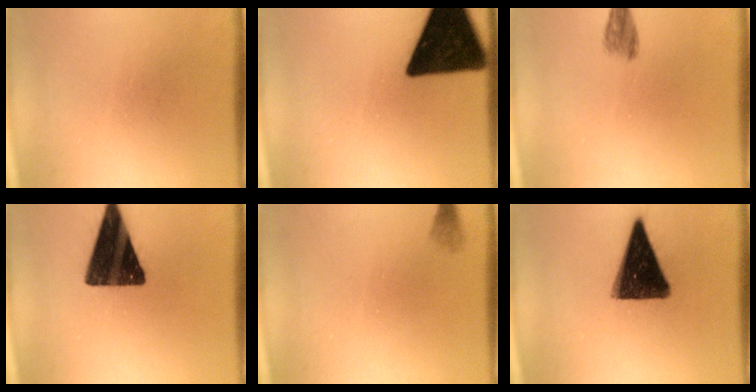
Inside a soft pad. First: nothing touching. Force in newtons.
{"total": 18.3}
{"total": 2.4}
{"total": 16.5}
{"total": 1.0}
{"total": 14.2}